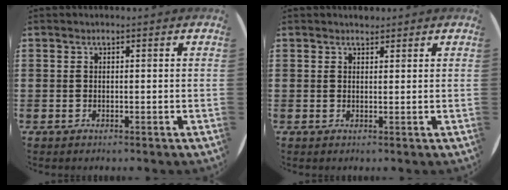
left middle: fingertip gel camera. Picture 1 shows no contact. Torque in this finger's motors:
{"motor_torque": [0.38, -0.14, -0.01, 0.02]}